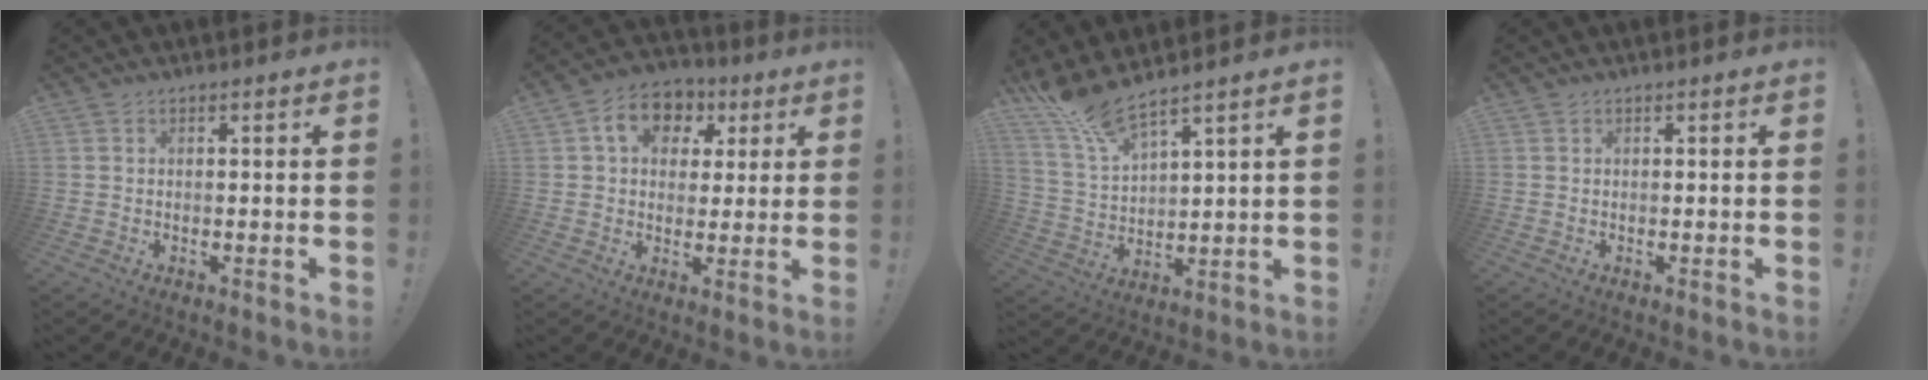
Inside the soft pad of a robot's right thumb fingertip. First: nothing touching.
{"total": 11.6, "force": [4.1, 9.0, 6.1], "torque": [-0.094, 0.001, 0.080]}
{"total": 10.2, "force": [9.1, 1.1, 4.6], "torque": [-0.107, -0.057, 0.167]}
{"total": 0.0}